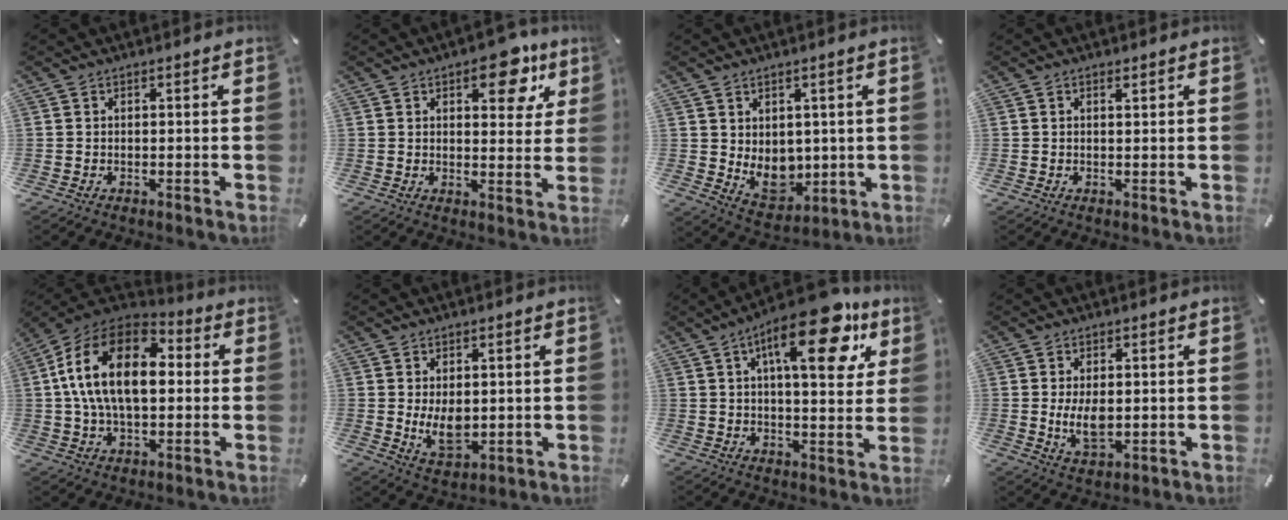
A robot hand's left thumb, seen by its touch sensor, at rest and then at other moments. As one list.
[{"total": 11.3, "force": [6.0, 5.8, 7.5], "torque": [-0.072, -0.031, 0.094]}, {"total": 8.6, "force": [1.0, 7.4, 4.4], "torque": [-0.059, -0.017, 0.027]}, {"total": 0.6, "force": [0.4, 0.2, 0.4], "torque": [-0.008, -0.001, 0.007]}, {"total": 19.8, "force": [2.9, 12.2, 15.3], "torque": [-0.318, 0.002, 0.042]}, {"total": 7.0, "force": [0.4, 4.8, 5.2], "torque": [-0.103, -0.009, 0.007]}, {"total": 19.5, "force": [9.6, 7.2, 15.3], "torque": [-0.226, -0.037, 0.147]}, {"total": 6.2, "force": [0.2, 3.6, 5.1], "torque": [-0.107, -0.009, -0.005]}]